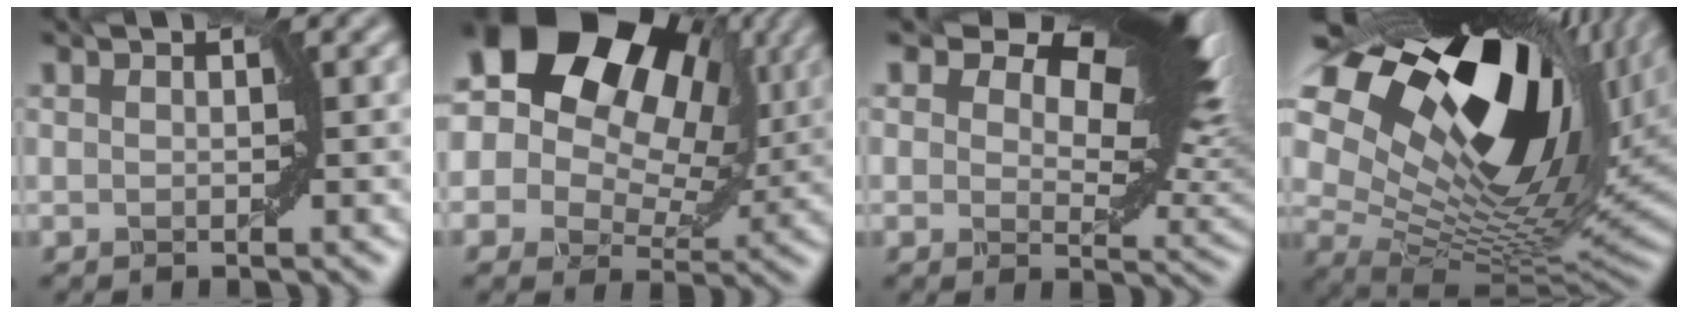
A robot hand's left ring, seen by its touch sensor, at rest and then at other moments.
{"total": 19.1, "force": [8.5, 13.1, 11.1], "torque": [-0.197, 0.069, 0.128]}
{"total": 12.2, "force": [6.7, 5.4, 8.6], "torque": [-0.111, 0.007, 0.098]}
{"total": 19.3, "force": [9.0, 9.6, 14.2], "torque": [-0.245, 0.026, 0.152]}